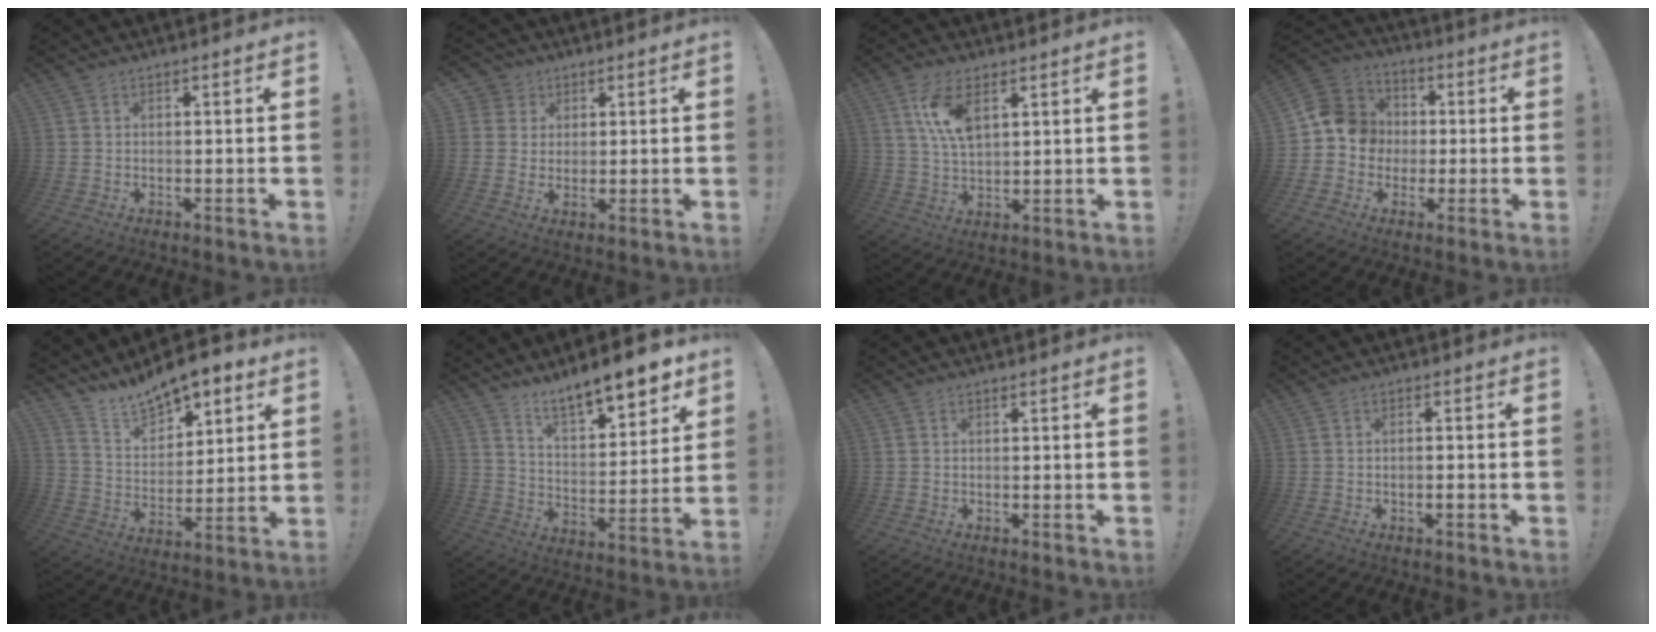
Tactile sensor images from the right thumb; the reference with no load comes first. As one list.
[{"total": 5.0, "force": [2.1, 4.5, 0.7], "torque": [-0.005, -0.014, 0.041]}, {"total": 9.7, "force": [4.5, 4.7, 7.3], "torque": [-0.144, -0.013, 0.079]}, {"total": 12.0, "force": [-0.7, 11.1, 4.5], "torque": [-0.064, 0.026, -0.002]}, {"total": 12.4, "force": [11.0, 4.6, 3.3], "torque": [-0.070, -0.089, 0.202]}, {"total": 12.1, "force": [10.4, 3.1, 5.4], "torque": [-0.088, -0.084, 0.180]}, {"total": 0.0}, {"total": 2.1, "force": [-1.0, 0.2, 1.8], "torque": [-0.035, 0.004, -0.016]}]